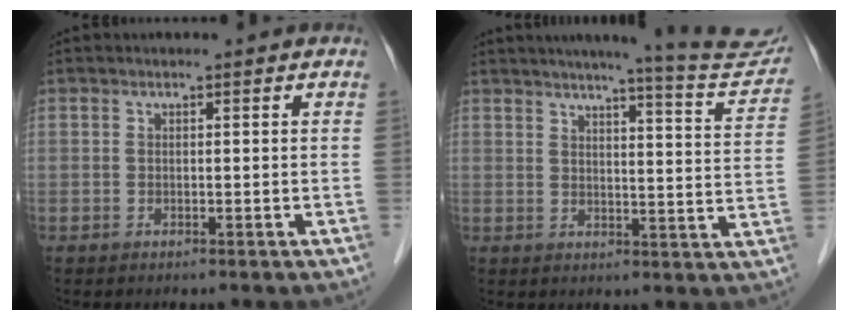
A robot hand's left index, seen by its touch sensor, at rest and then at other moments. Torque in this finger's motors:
{"motor_torque": [0.75, -0.94, 0.30, 0.06]}